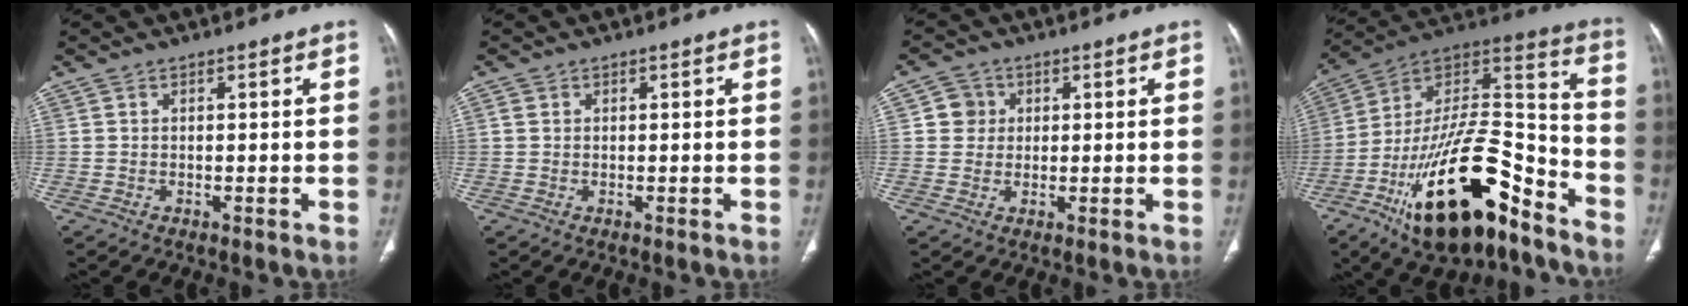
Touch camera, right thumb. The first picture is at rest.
{"total": 1.0, "force": [0.4, 0.9, 0.4], "torque": [0.000, 0.000, 0.006]}
{"total": 4.1, "force": [0.9, 3.9, 0.7], "torque": [0.013, 0.002, 0.011]}
{"total": 28.8, "force": [-15.5, 11.9, 21.1], "torque": [-0.339, 0.079, -0.254]}